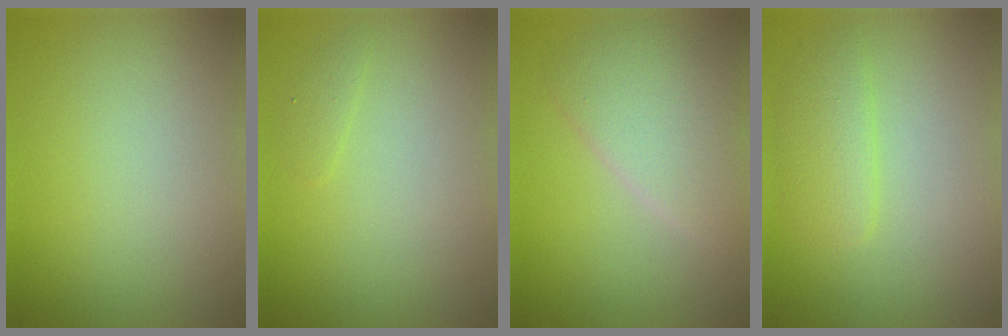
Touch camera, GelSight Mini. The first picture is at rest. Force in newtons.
{"total": 0.8, "press": 0.8, "slide": 0.1}
{"total": 4.4, "press": 4.4, "slide": 0.4}
{"total": 2.3, "press": 2.3, "slide": 0.1}